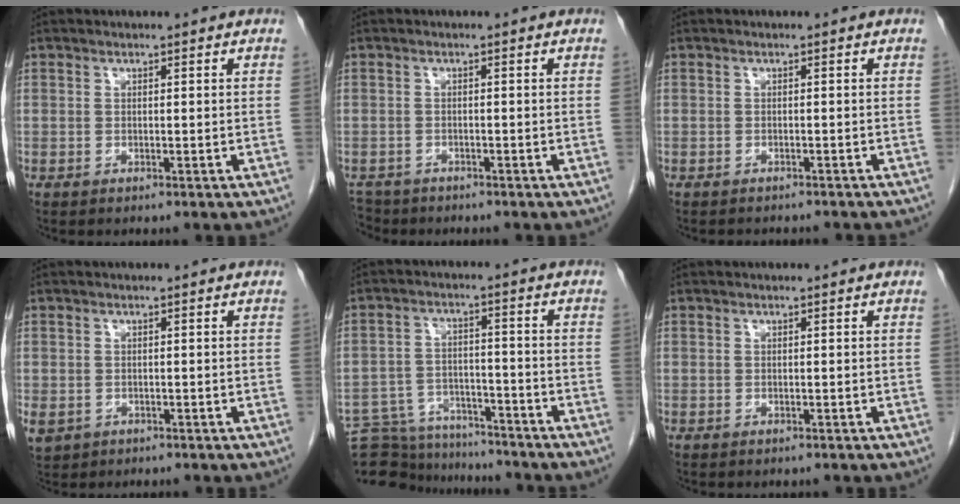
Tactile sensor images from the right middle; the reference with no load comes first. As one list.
[{"total": 3.5, "force": [-3.1, 1.5, -0.3], "torque": [0.002, -0.005, -0.059]}, {"total": 4.4, "force": [-4.1, 1.1, 1.4], "torque": [-0.018, -0.005, -0.047]}, {"total": 4.0, "force": [-1.8, 3.3, 1.4], "torque": [-0.032, -0.004, -0.024]}, {"total": 14.2, "force": [-13.5, 3.7, 2.5], "torque": [-0.051, 0.019, -0.203]}, {"total": 0.0}]